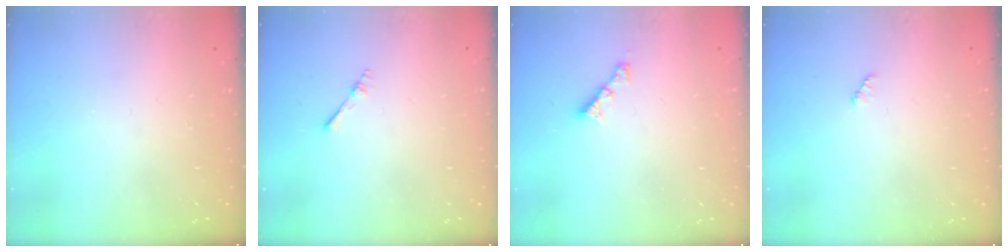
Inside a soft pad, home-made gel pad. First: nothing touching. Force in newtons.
{"total": 2.2, "press": 2.1, "slide": 0.3}
{"total": 2.6, "press": 2.6, "slide": 0.1}
{"total": 1.3, "press": 1.3, "slide": 0.2}